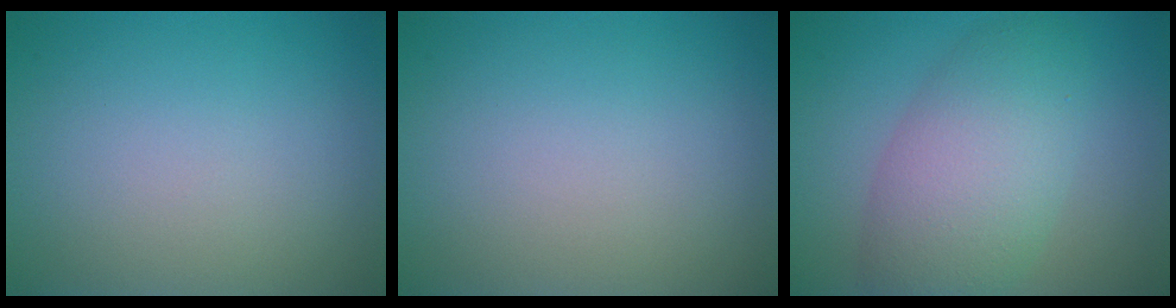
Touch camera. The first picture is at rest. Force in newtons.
{"total": 0.0}
{"total": 5.3, "press": 5.3, "slide": 0.3}